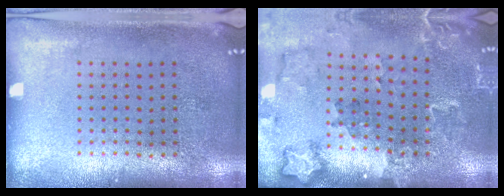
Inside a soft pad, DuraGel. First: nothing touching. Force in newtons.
{"total": 1.8, "press": 1.8, "slide": 0.2}